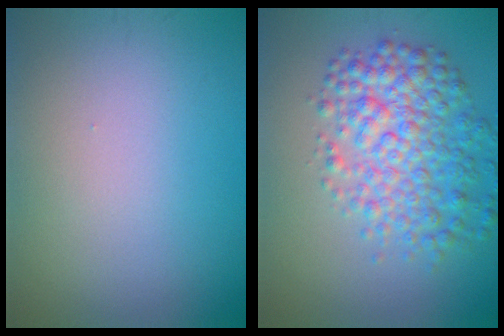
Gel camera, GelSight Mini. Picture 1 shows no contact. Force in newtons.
{"total": 6.3, "press": 6.3, "slide": 0.1}